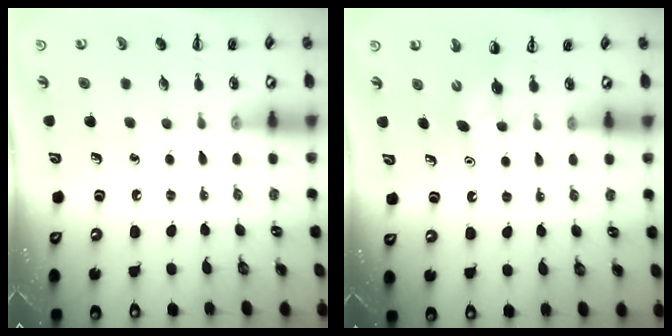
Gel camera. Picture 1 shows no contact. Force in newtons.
{"total": 2.3, "press": 2.2, "slide": 0.7}